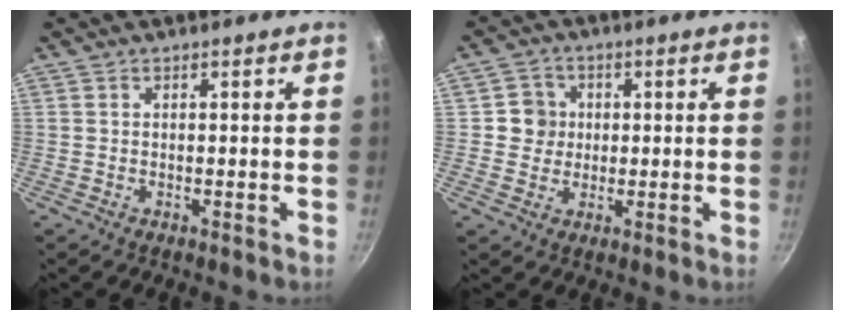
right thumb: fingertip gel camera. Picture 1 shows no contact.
{"total": 5.0, "force": [0.5, 4.8, 1.1], "torque": [0.019, 0.004, 0.000]}